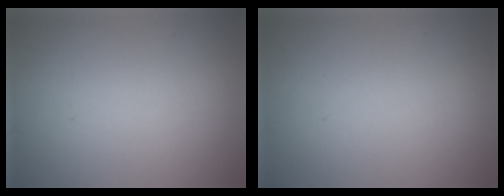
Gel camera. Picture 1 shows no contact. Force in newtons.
{"total": 0.0}